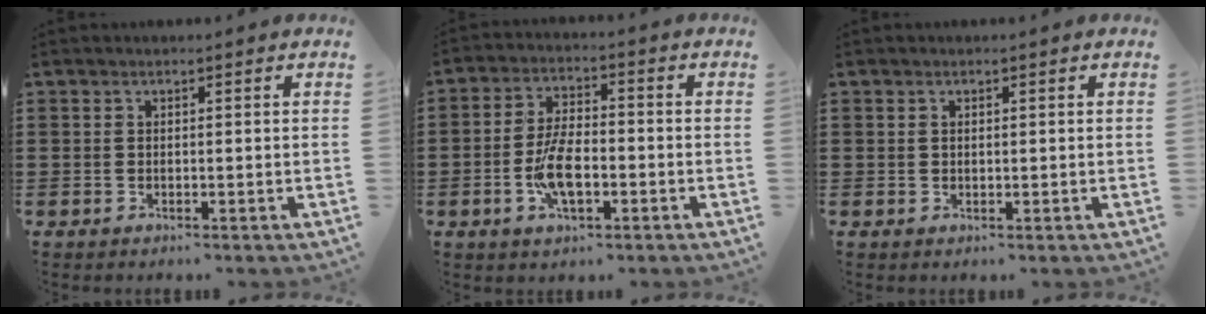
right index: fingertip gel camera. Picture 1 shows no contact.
{"total": 7.3, "force": [-2.0, 3.2, 6.2], "torque": [-0.139, -0.002, -0.042]}
{"total": 0.5, "force": [0.3, 0.4, 0.2], "torque": [-0.006, 0.002, 0.006]}